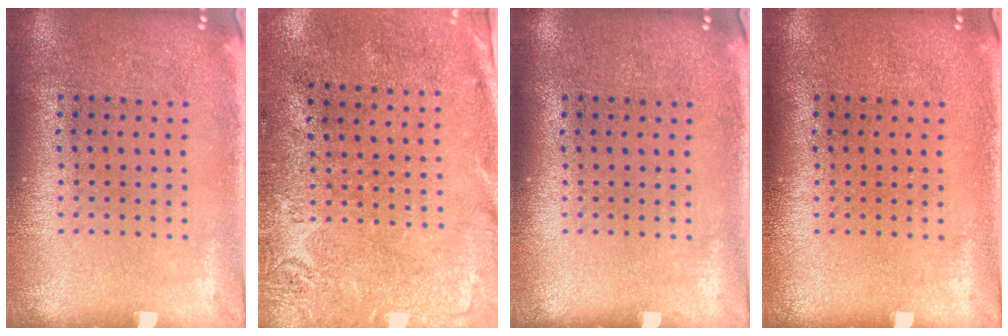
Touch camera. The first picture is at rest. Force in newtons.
{"total": 2.6, "press": 2.1, "slide": 1.6}
{"total": 0.0}
{"total": 0.0}